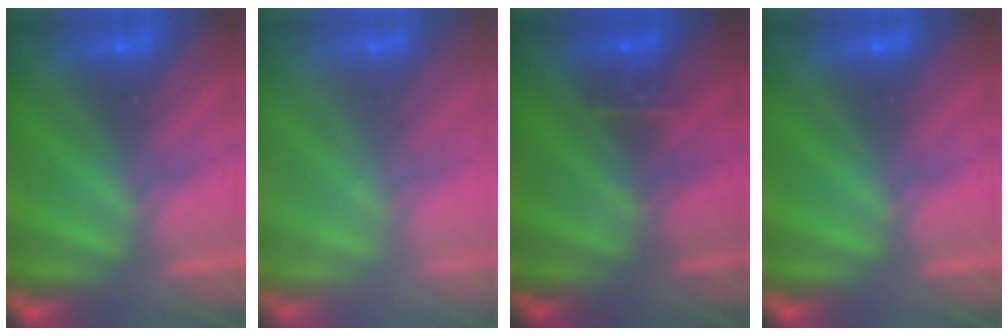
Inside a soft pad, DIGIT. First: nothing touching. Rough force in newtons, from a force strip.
{"total": 2.2}
{"total": 2.8}
{"total": 0.0}